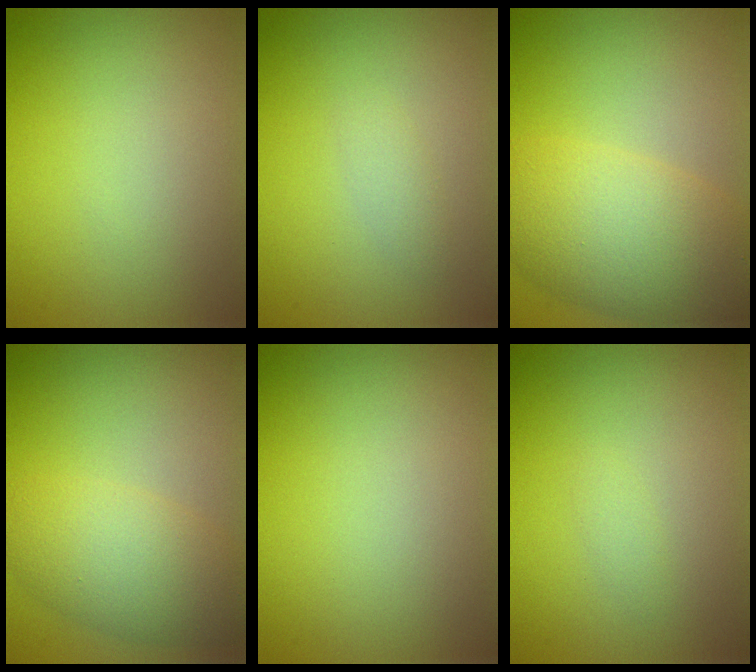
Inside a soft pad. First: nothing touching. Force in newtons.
{"total": 1.0, "press": 1.0, "slide": 0.1}
{"total": 7.6, "press": 7.6, "slide": 0.3}
{"total": 4.8, "press": 4.8, "slide": 0.1}
{"total": 0.0}
{"total": 0.6, "press": 0.6, "slide": 0.0}